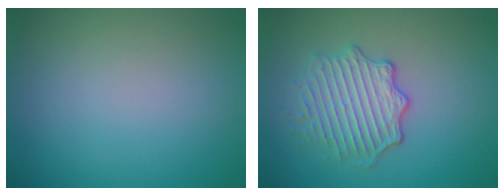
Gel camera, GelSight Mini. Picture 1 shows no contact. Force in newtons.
{"total": 4.1, "press": 3.4, "slide": 2.3}